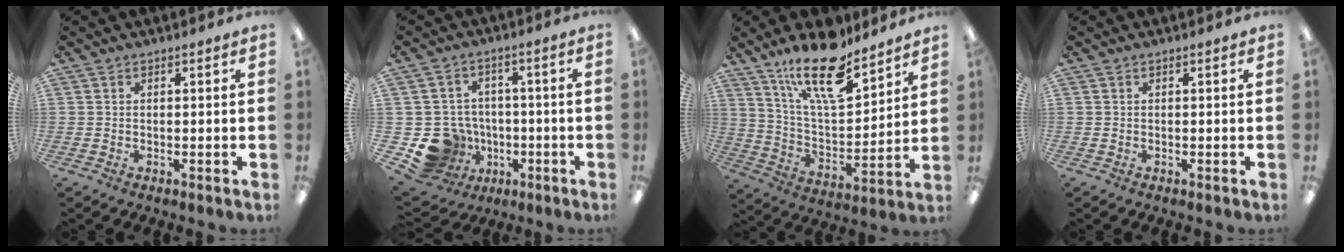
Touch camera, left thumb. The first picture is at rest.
{"total": 11.6, "force": [-4.1, 10.2, 3.4], "torque": [-0.092, 0.030, -0.057]}
{"total": 19.5, "force": [13.8, 6.7, 12.1], "torque": [-0.204, -0.079, 0.234]}
{"total": 0.0}